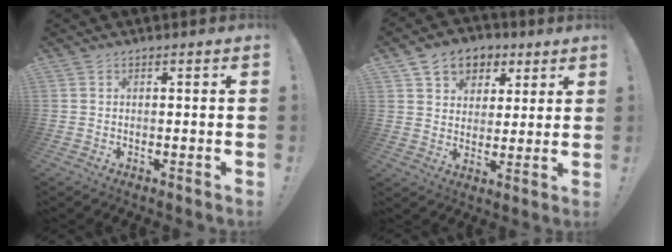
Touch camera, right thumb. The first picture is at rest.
{"total": 9.3, "force": [4.6, 7.5, 3.1], "torque": [-0.041, -0.024, 0.091]}